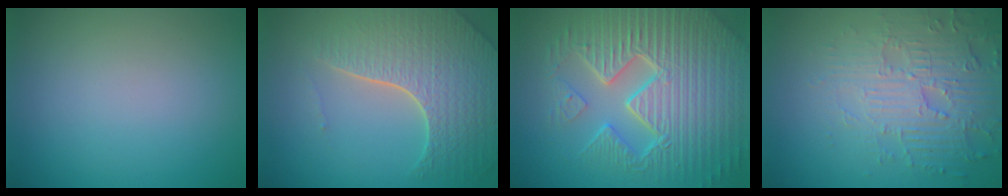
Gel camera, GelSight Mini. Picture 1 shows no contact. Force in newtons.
{"total": 7.8, "press": 5.6, "slide": 5.5}
{"total": 10.9, "press": 7.1, "slide": 8.3}
{"total": 4.5, "press": 4.4, "slide": 0.6}